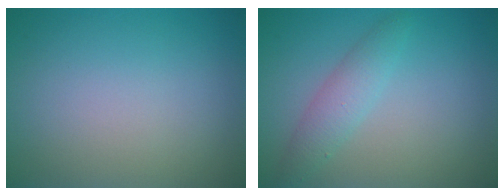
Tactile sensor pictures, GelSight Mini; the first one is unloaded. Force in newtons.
{"total": 2.4, "press": 2.4, "slide": 0.1}